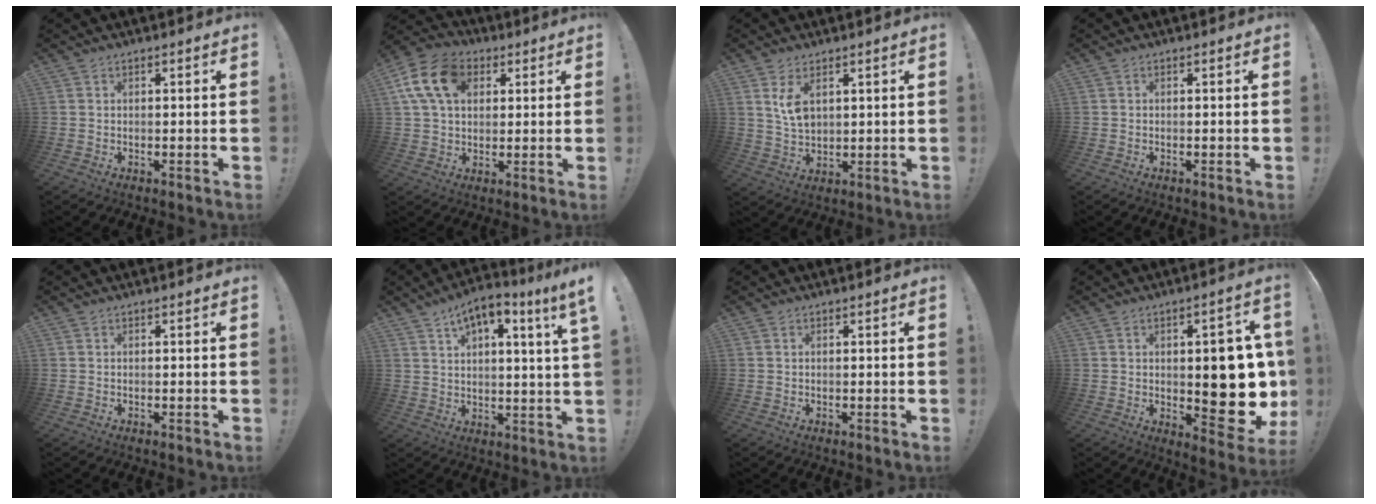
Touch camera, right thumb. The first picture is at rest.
{"total": 15.2, "force": [5.2, 10.9, 9.2], "torque": [-0.161, -0.002, 0.103]}
{"total": 6.7, "force": [3.1, 3.7, 4.6], "torque": [-0.071, -0.023, 0.052]}
{"total": 0.0}
{"total": 0.0}
{"total": 8.7, "force": [4.9, 1.6, 7.0], "torque": [-0.103, -0.022, 0.079]}
{"total": 0.0}
{"total": 13.7, "force": [-0.2, 6.9, 11.8], "torque": [-0.133, -0.006, 0.004]}